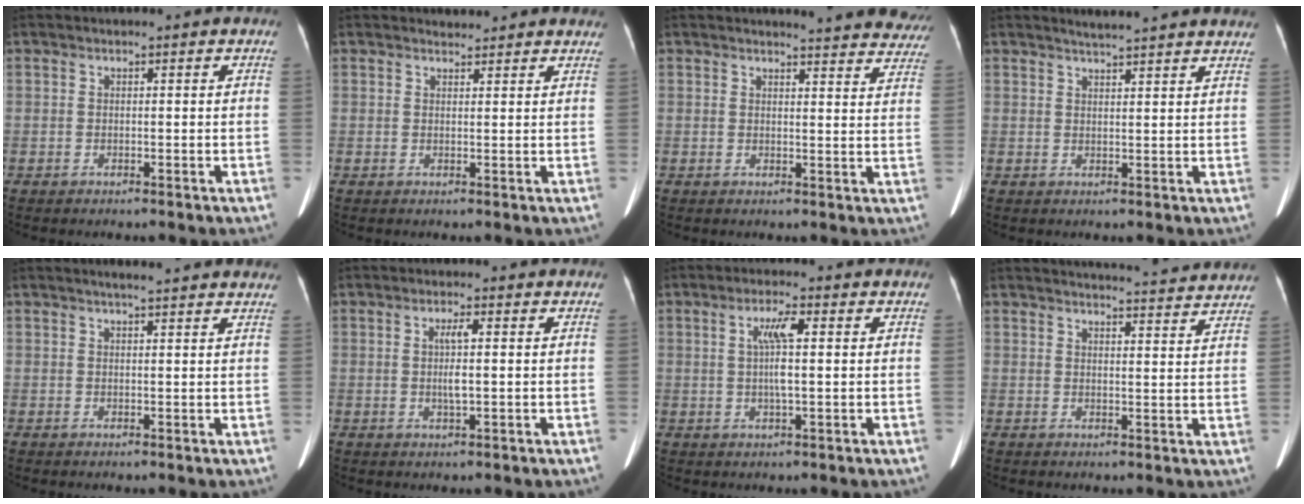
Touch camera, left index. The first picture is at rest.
{"total": 3.4, "force": [3.3, 0.9, 0.1], "torque": [-0.002, 0.010, 0.032]}
{"total": 15.6, "force": [15.1, 2.4, 3.4], "torque": [-0.009, -0.064, 0.142]}
{"total": 8.6, "force": [8.0, 0.0, 3.2], "torque": [-0.047, 0.017, 0.090]}
{"total": 7.9, "force": [7.0, 0.8, 3.6], "torque": [-0.043, 0.021, 0.075]}
{"total": 3.4, "force": [0.2, 0.2, 3.3], "torque": [-0.069, -0.001, 0.005]}
{"total": 5.1, "force": [0.9, 0.3, 5.0], "torque": [-0.100, 0.006, 0.016]}
{"total": 12.8, "force": [12.4, 0.4, 3.1], "torque": [-0.032, -0.013, 0.136]}